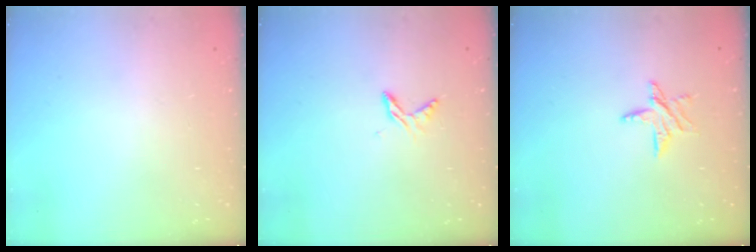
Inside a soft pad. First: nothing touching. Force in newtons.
{"total": 5.9, "press": 5.9, "slide": 0.6}
{"total": 6.7, "press": 6.7, "slide": 0.4}